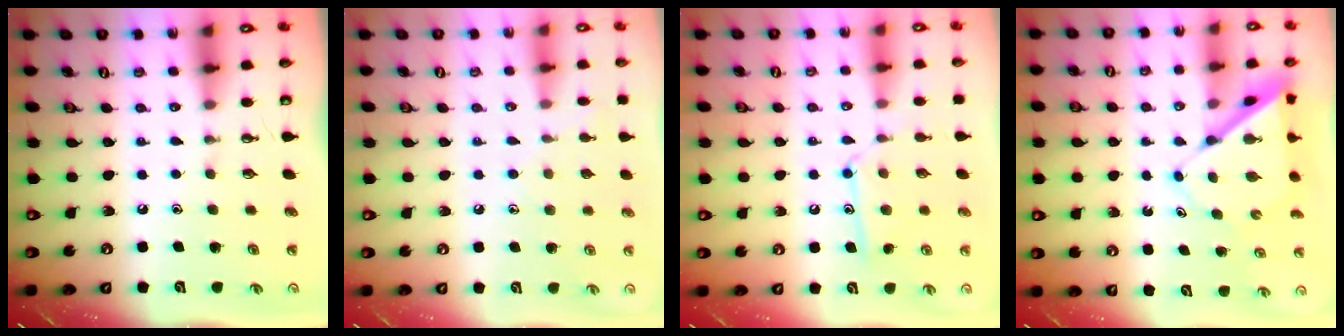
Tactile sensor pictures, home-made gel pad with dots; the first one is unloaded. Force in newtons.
{"total": 6.8, "press": 6.7, "slide": 0.7}
{"total": 11.4, "press": 11.3, "slide": 0.7}
{"total": 7.5, "press": 7.5, "slide": 0.7}